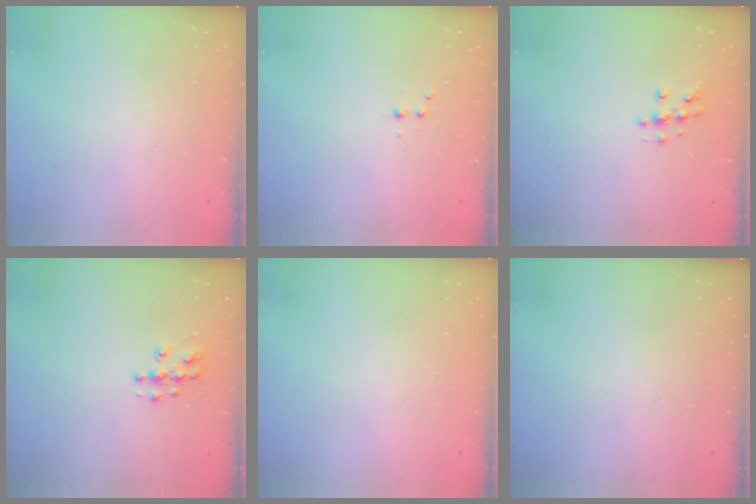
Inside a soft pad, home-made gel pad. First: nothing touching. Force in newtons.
{"total": 2.9, "press": 2.7, "slide": 1.0}
{"total": 5.0, "press": 4.7, "slide": 1.6}
{"total": 6.6, "press": 6.6, "slide": 0.3}
{"total": 0.0}
{"total": 0.0}